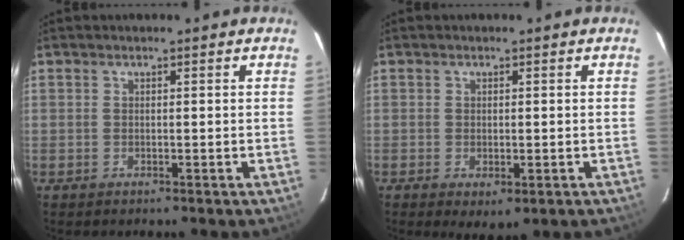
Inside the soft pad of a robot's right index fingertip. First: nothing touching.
{"total": 3.0, "force": [-0.8, 1.5, 2.5], "torque": [-0.041, -0.014, -0.008]}